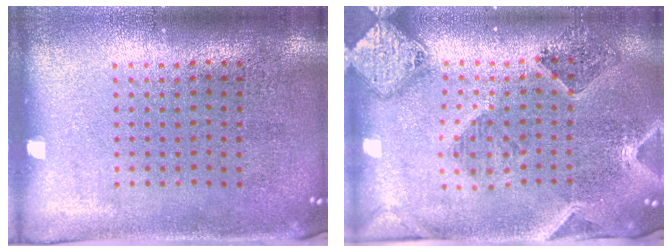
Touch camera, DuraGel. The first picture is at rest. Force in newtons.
{"total": 1.5, "press": 1.4, "slide": 0.4}